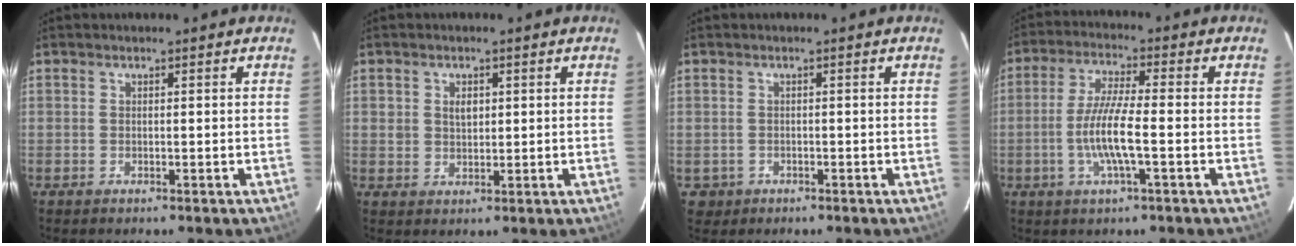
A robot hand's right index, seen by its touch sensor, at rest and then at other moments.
{"total": 2.8, "force": [0.8, 2.2, 1.6], "torque": [-0.023, 0.005, 0.015]}
{"total": 2.7, "force": [-0.7, 2.6, 0.4], "torque": [-0.014, 0.002, -0.004]}
{"total": 10.5, "force": [-2.7, 1.0, 10.1], "torque": [-0.208, -0.003, -0.053]}